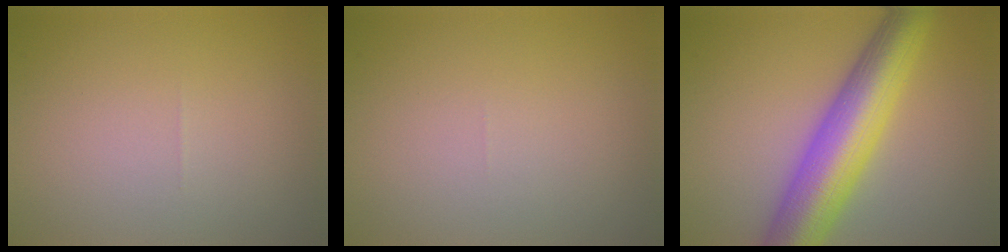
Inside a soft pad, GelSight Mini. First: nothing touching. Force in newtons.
{"total": 0.0}
{"total": 9.2, "press": 9.2, "slide": 0.3}